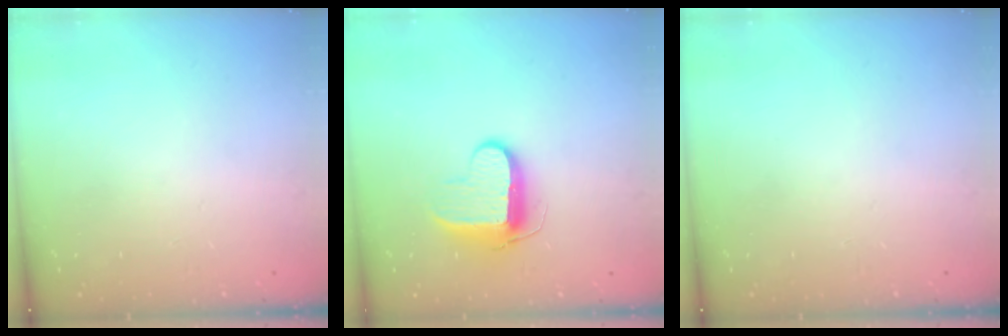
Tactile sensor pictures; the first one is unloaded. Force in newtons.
{"total": 9.9, "press": 9.8, "slide": 0.5}
{"total": 0.0}